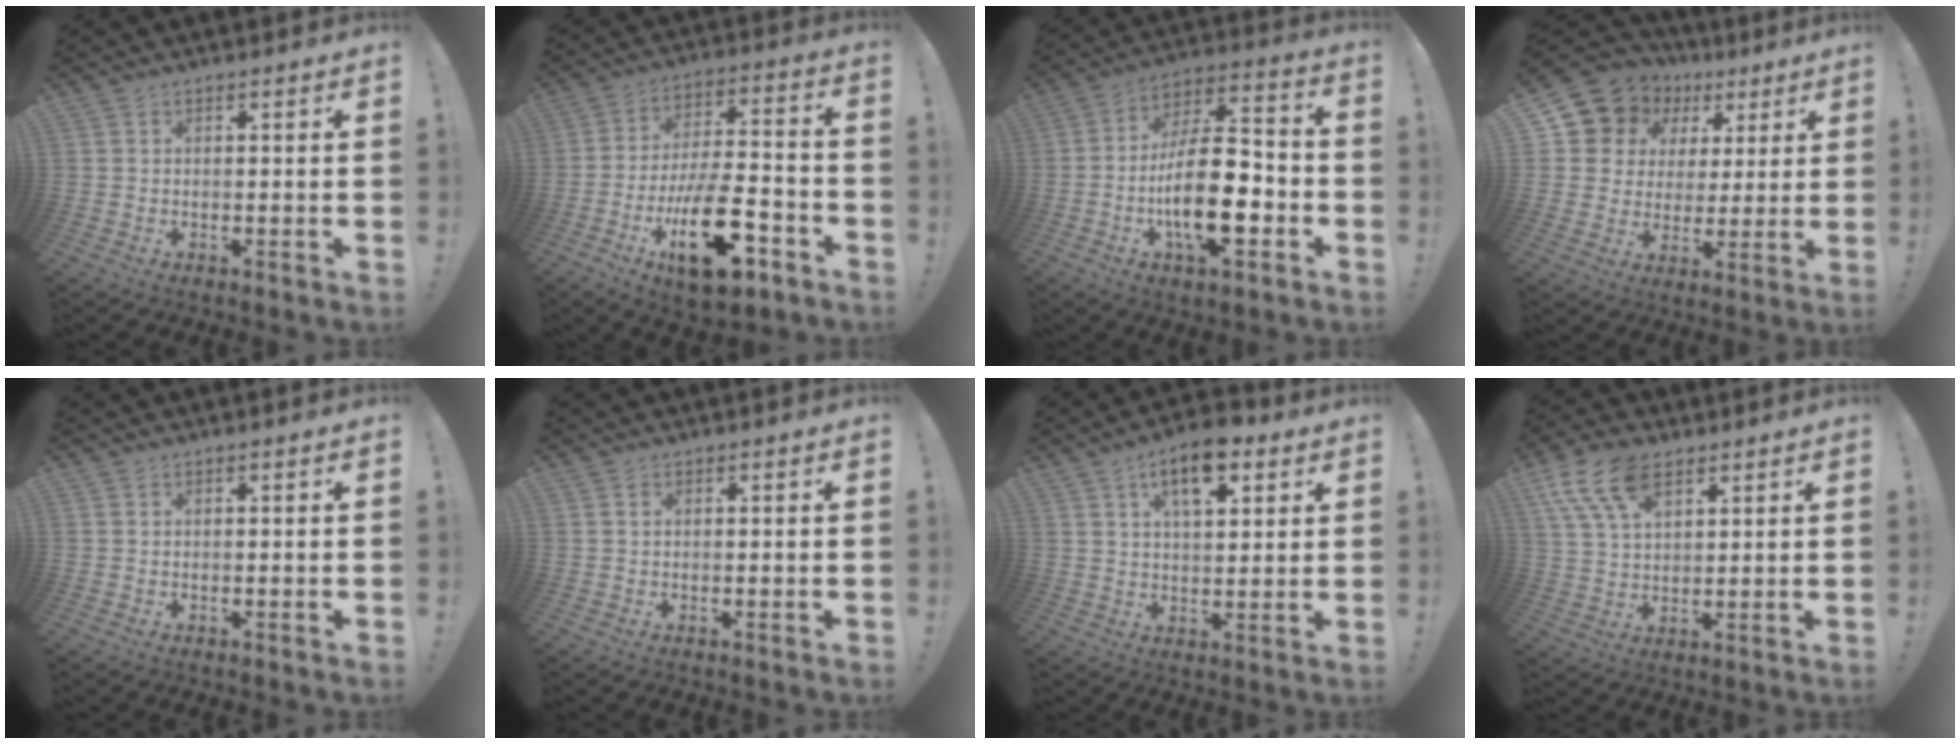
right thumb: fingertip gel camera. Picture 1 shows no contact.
{"total": 22.4, "force": [-9.7, 9.7, 17.8], "torque": [-0.295, 0.059, -0.148]}
{"total": 21.0, "force": [-5.6, 8.9, 18.2], "torque": [-0.334, 0.025, -0.086]}
{"total": 11.5, "force": [5.9, 9.4, 2.9], "torque": [-0.056, -0.041, 0.123]}
{"total": 0.0}
{"total": 0.0}
{"total": 11.5, "force": [6.1, 5.4, 8.2], "torque": [-0.124, -0.014, 0.105]}
{"total": 13.2, "force": [7.0, 7.3, 8.4], "torque": [-0.161, -0.015, 0.132]}